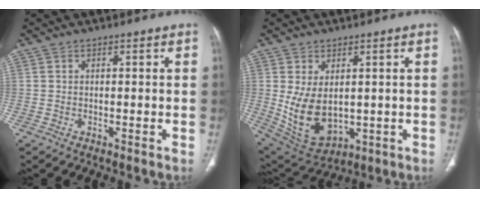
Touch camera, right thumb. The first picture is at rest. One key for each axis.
{"total": 11.3, "fx": 0.2, "fy": 7.2, "fz": 8.7, "tx": -0.148, "ty": -0.010, "tz": 0.035}